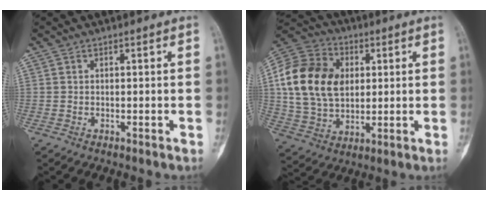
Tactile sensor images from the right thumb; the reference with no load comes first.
{"total": 19.6, "force": [3.4, 14.2, 13.2], "torque": [-0.235, 0.007, 0.061]}